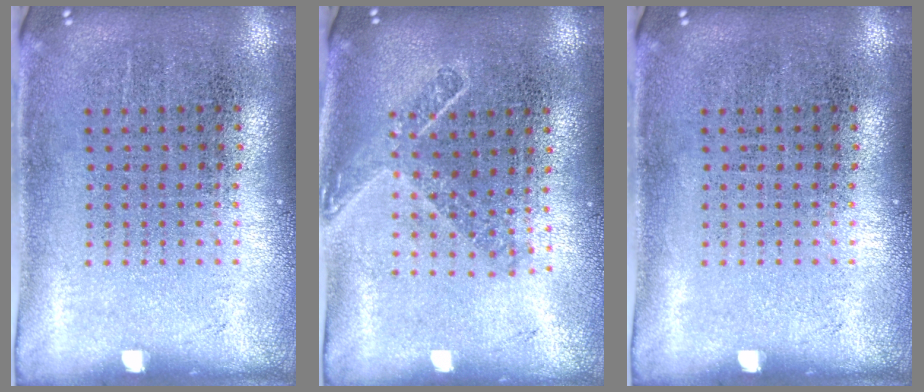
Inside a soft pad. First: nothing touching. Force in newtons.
{"total": 1.6, "press": 1.2, "slide": 1.0}
{"total": 0.0}